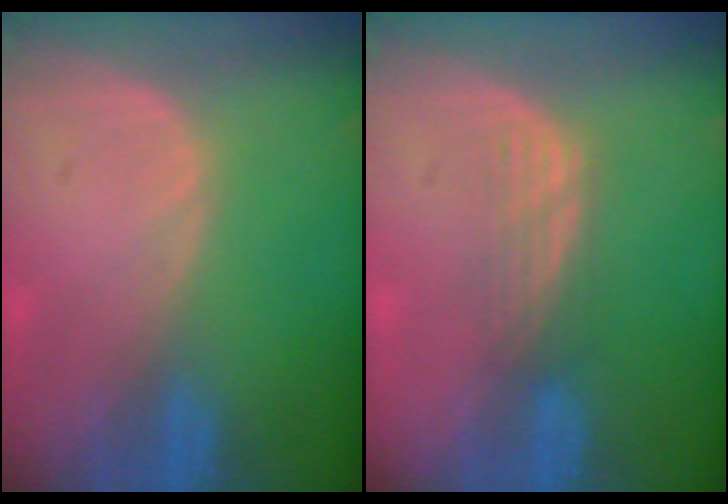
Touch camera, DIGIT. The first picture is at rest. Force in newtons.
{"total": 3.1, "press": 2.6, "slide": 1.6}